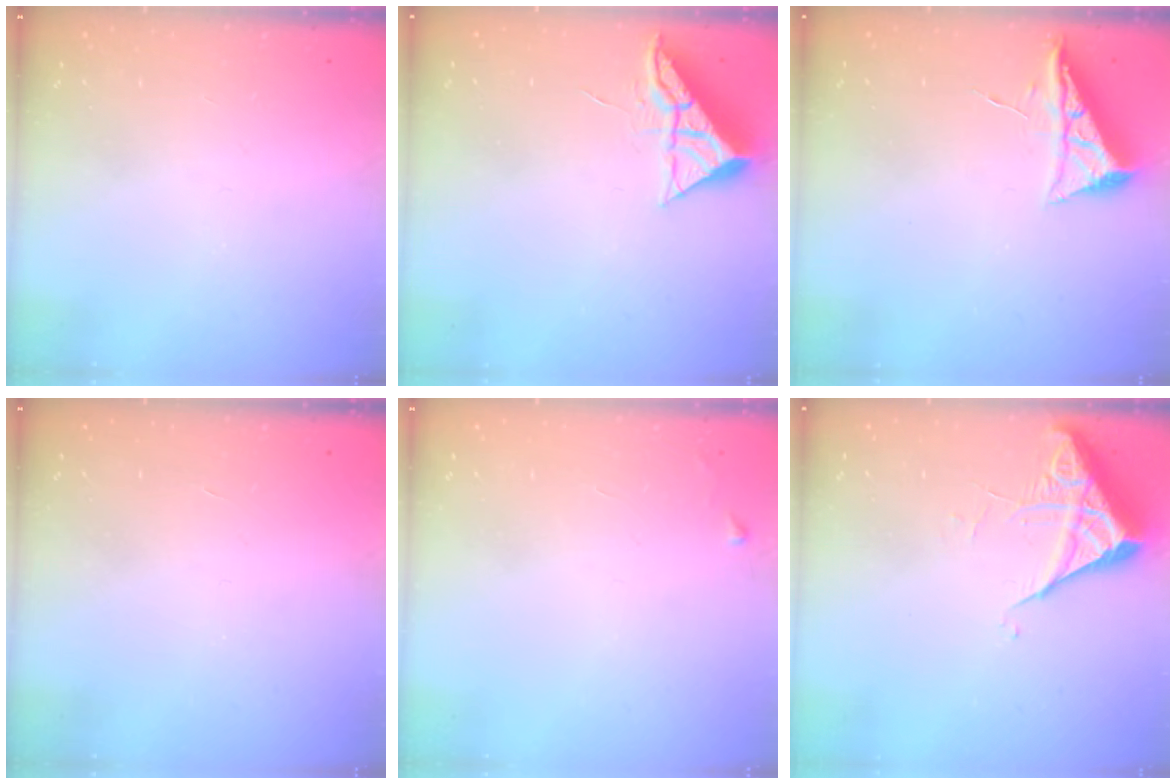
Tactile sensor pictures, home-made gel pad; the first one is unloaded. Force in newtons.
{"total": 6.4, "press": 6.4, "slide": 0.2}
{"total": 6.5, "press": 6.5, "slide": 0.8}
{"total": 1.7, "press": 1.7, "slide": 0.1}
{"total": 3.5, "press": 3.4, "slide": 0.5}
{"total": 5.4, "press": 5.4, "slide": 0.3}